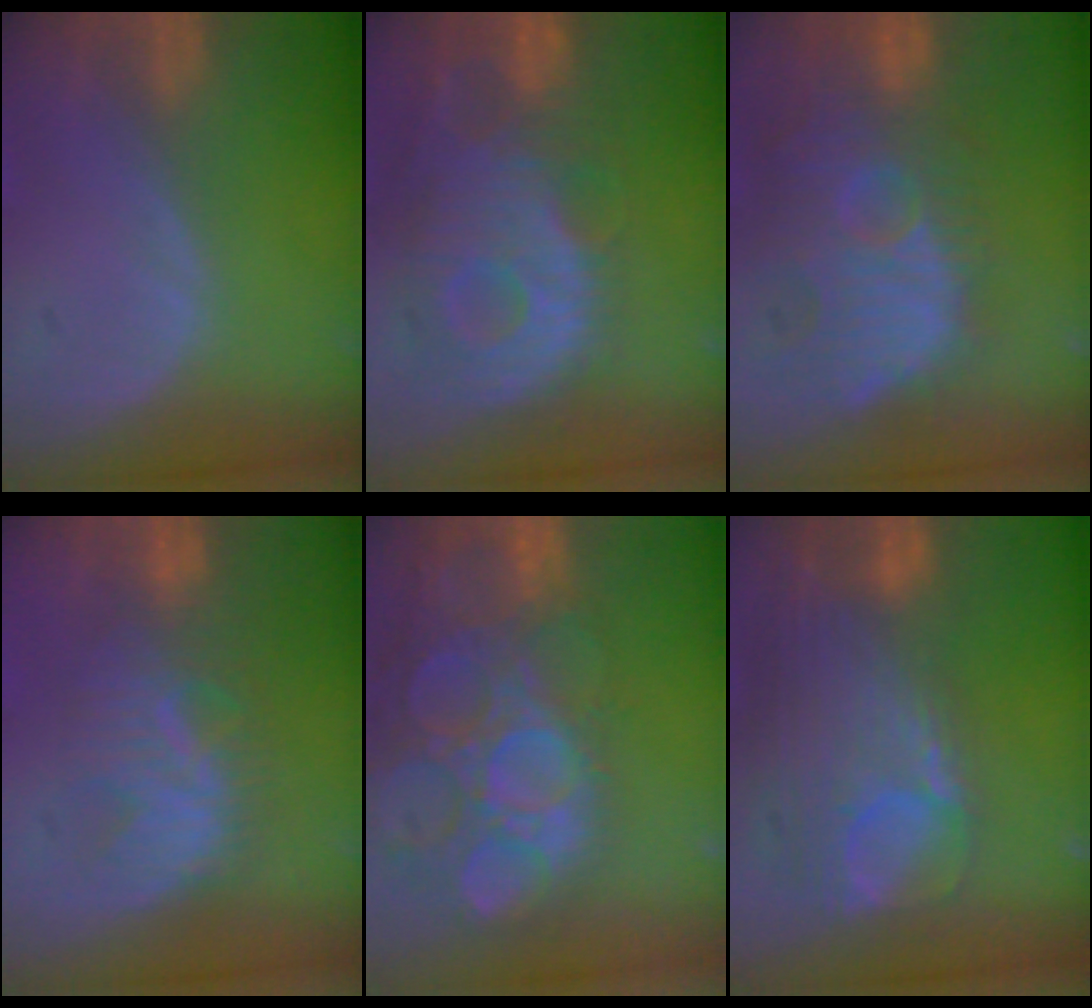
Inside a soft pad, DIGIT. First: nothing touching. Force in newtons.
{"total": 11.8, "press": 10.6, "slide": 5.2}
{"total": 12.4, "press": 12.0, "slide": 3.4}
{"total": 8.1, "press": 7.9, "slide": 1.8}
{"total": 15.6, "press": 12.9, "slide": 8.8}
{"total": 12.6, "press": 10.7, "slide": 6.7}